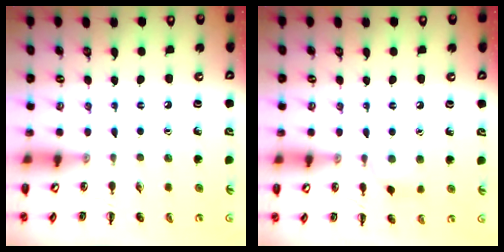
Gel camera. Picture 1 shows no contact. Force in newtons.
{"total": 6.6, "press": 6.2, "slide": 2.2}